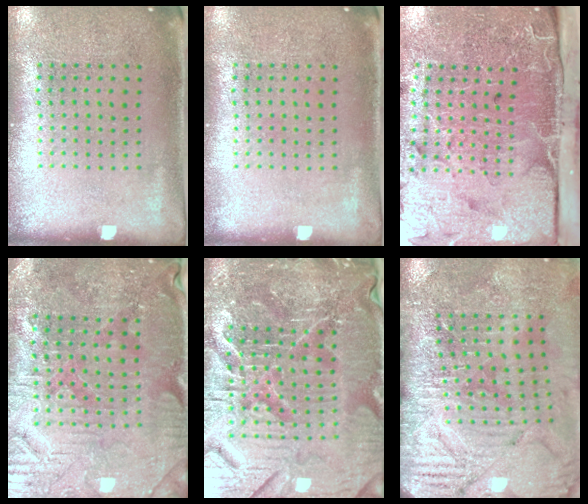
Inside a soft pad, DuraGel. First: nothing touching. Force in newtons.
{"total": 0.0}
{"total": 4.9, "press": 4.0, "slide": 3.0}
{"total": 1.7, "press": 1.6, "slide": 0.5}
{"total": 7.1, "press": 6.3, "slide": 3.2}
{"total": 4.0, "press": 3.6, "slide": 1.7}